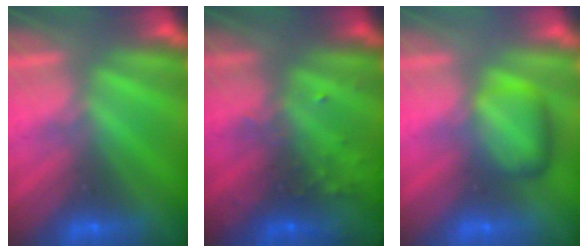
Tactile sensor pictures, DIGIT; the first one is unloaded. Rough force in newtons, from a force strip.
{"total": 6.4}
{"total": 2.4}